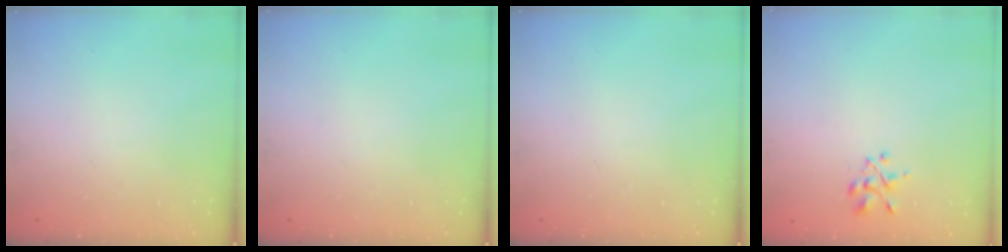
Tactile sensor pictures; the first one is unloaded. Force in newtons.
{"total": 0.0}
{"total": 0.0}
{"total": 1.7, "press": 1.6, "slide": 0.7}